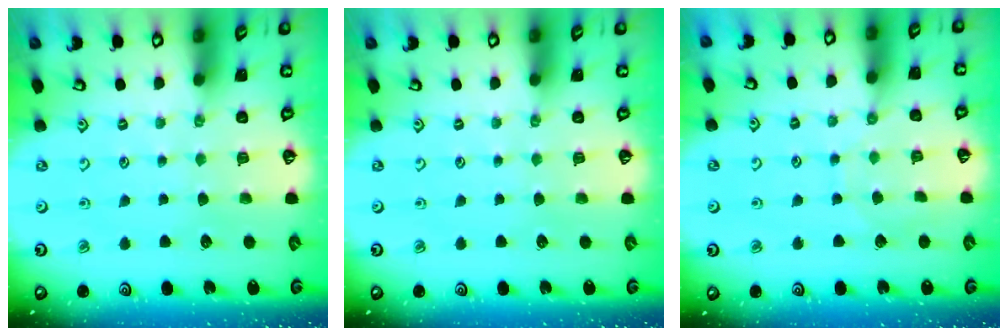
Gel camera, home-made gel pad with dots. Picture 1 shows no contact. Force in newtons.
{"total": 0.0}
{"total": 5.0, "press": 5.0, "slide": 0.6}